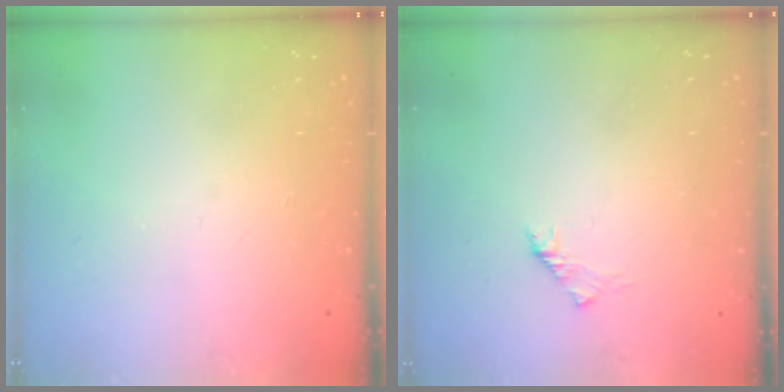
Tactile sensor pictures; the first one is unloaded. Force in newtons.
{"total": 1.6, "press": 1.4, "slide": 0.6}